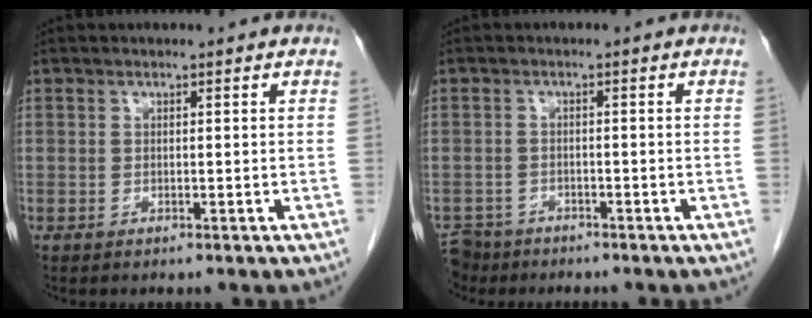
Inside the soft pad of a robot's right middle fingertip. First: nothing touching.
{"total": 4.6, "force": [-3.8, 2.5, 0.0], "torque": [0.000, -0.003, -0.068]}